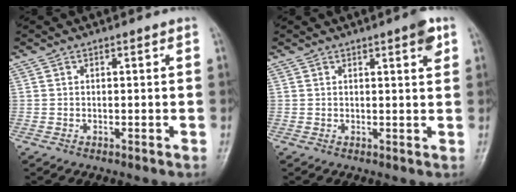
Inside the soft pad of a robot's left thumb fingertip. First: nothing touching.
{"total": 3.3, "force": [1.7, 0.6, 2.7], "torque": [-0.032, -0.006, 0.020]}